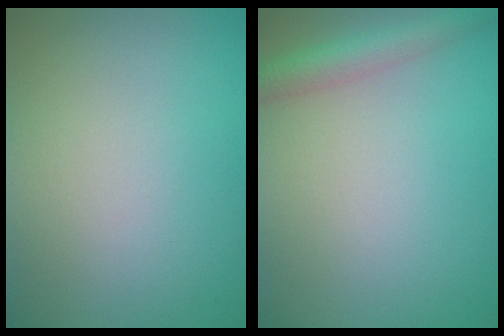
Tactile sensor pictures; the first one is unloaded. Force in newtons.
{"total": 3.0, "press": 3.0, "slide": 0.1}